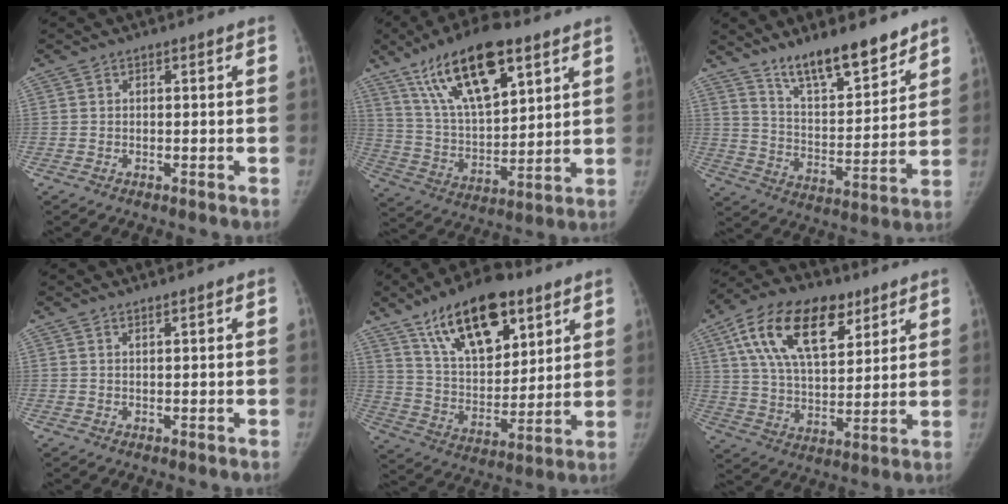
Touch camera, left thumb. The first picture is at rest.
{"total": 20.7, "force": [11.8, 8.2, 14.9], "torque": [-0.232, -0.041, 0.218]}
{"total": 14.8, "force": [11.7, 3.9, 8.2], "torque": [-0.102, -0.083, 0.204]}
{"total": 0.8, "force": [0.8, -0.1, 0.4], "torque": [-0.007, -0.007, 0.016]}
{"total": 21.5, "force": [12.4, 10.3, 14.2], "torque": [-0.196, -0.048, 0.219]}
{"total": 20.2, "force": [10.0, 10.7, 14.0], "torque": [-0.223, -0.020, 0.176]}